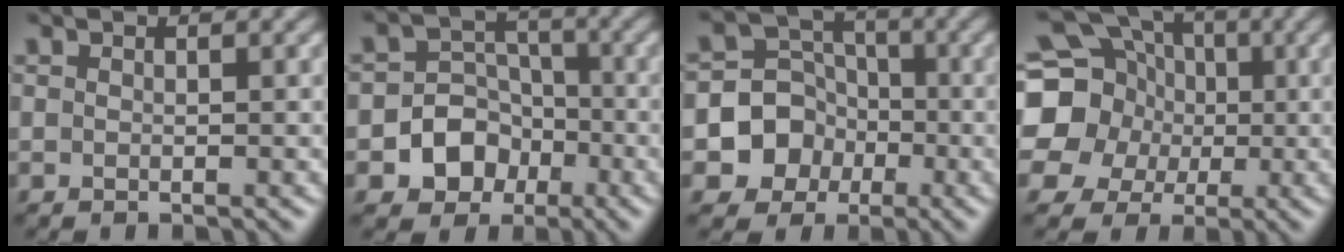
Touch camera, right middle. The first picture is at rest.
{"total": 5.5, "force": [-2.5, 4.7, 1.5], "torque": [0.005, 0.004, -0.066]}
{"total": 6.4, "force": [-2.4, 5.8, 1.1], "torque": [-0.001, 0.007, -0.067]}
{"total": 14.7, "force": [1.8, 13.4, 5.6], "torque": [-0.151, 0.028, 0.006]}